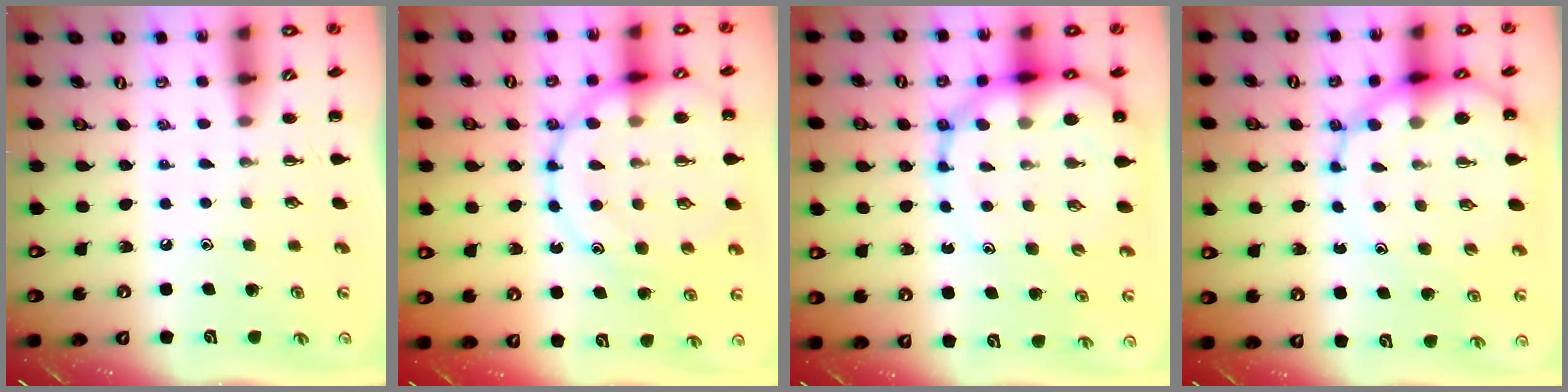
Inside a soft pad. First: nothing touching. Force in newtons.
{"total": 18.8, "press": 18.7, "slide": 1.9}
{"total": 14.1, "press": 13.6, "slide": 3.5}
{"total": 12.5, "press": 12.2, "slide": 2.8}